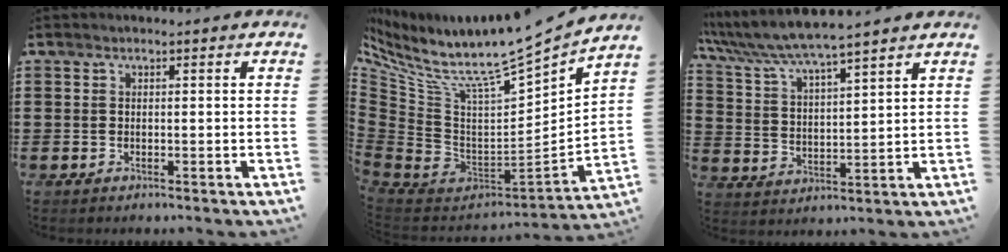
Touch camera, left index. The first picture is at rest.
{"total": 9.5, "force": [7.4, 1.3, 5.8], "torque": [-0.135, -0.064, 0.119]}
{"total": 5.9, "force": [5.4, -0.1, 2.5], "torque": [-0.073, -0.030, 0.089]}